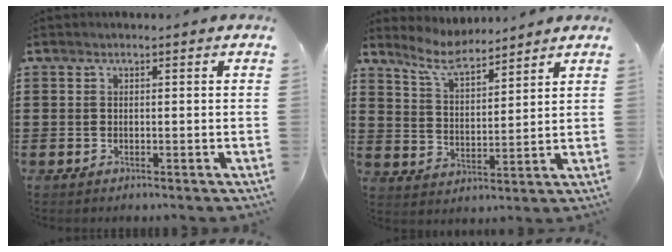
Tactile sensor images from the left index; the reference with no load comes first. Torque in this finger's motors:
{"motor_torque": [0.90, 0.96, 0.08, 0.02]}